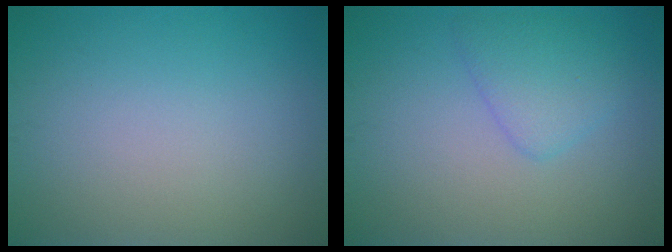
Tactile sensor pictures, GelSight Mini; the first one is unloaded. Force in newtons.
{"total": 2.7, "press": 2.7, "slide": 0.0}